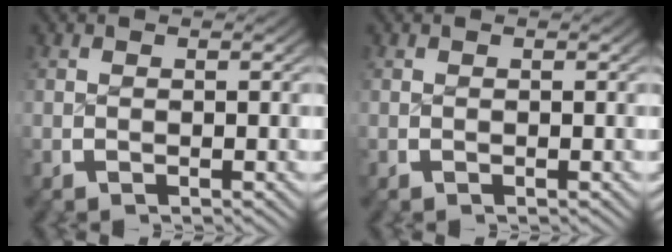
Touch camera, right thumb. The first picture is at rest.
{"total": 0.0}